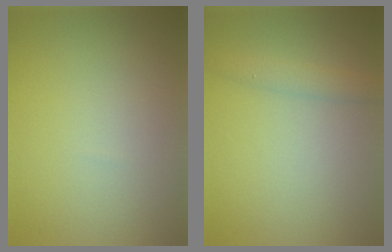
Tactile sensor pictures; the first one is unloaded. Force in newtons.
{"total": 1.7, "press": 1.7, "slide": 0.1}